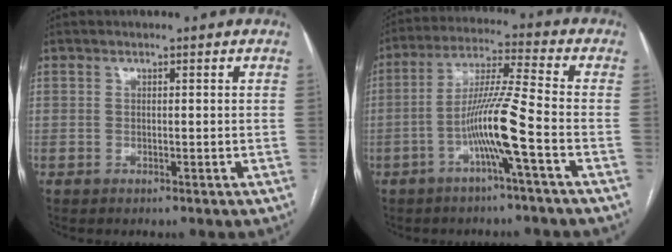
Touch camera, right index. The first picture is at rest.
{"total": 9.8, "force": [-3.6, -1.3, 9.0], "torque": [-0.177, 0.007, -0.070]}